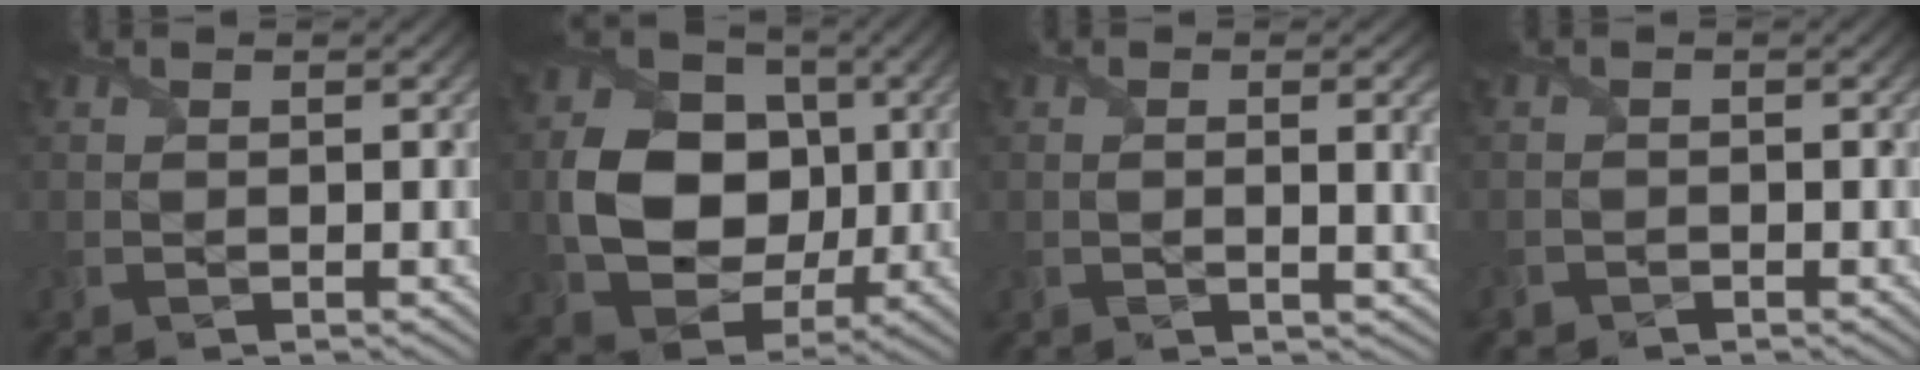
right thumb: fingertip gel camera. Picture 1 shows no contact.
{"total": 11.1, "force": [0.0, 9.0, 6.6], "torque": [-0.146, -0.001, 0.001]}
{"total": 4.8, "force": [0.2, 1.3, 4.6], "torque": [-0.067, 0.002, 0.006]}
{"total": 0.9, "force": [-0.7, 0.4, -0.1], "torque": [0.001, -0.001, -0.017]}